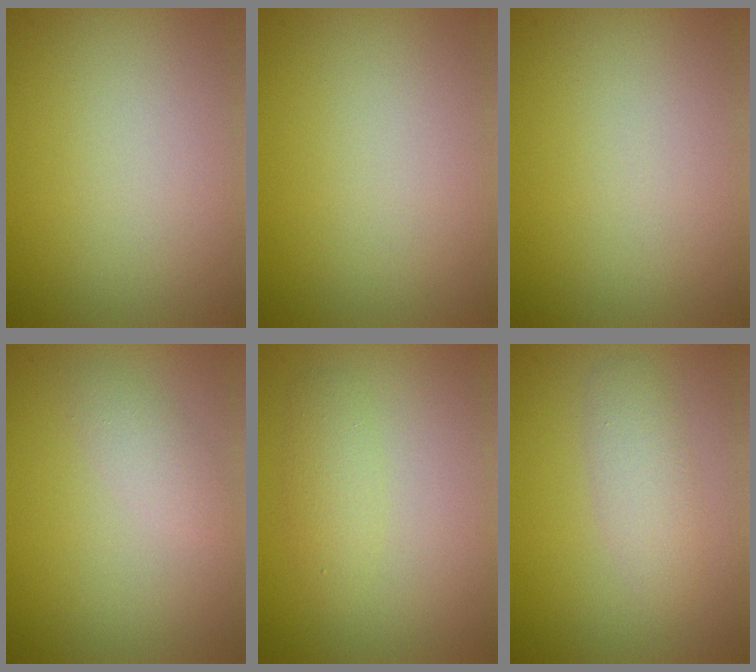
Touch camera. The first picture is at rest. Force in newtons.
{"total": 0.0}
{"total": 0.0}
{"total": 1.5, "press": 1.5, "slide": 0.0}
{"total": 1.7, "press": 1.7, "slide": 0.0}
{"total": 2.3, "press": 2.3, "slide": 0.1}